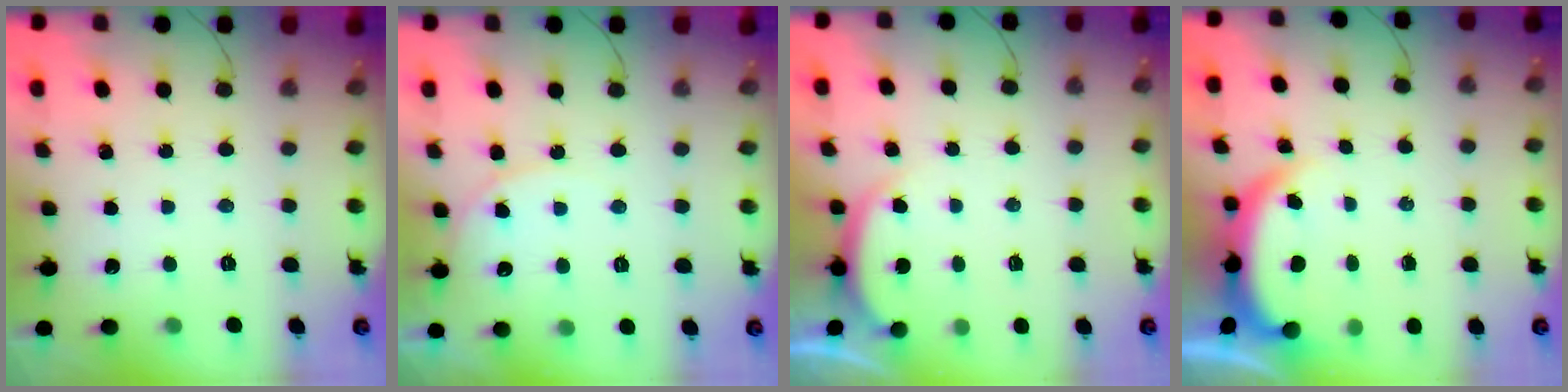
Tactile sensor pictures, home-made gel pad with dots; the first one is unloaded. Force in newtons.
{"total": 8.0, "press": 8.0, "slide": 0.6}
{"total": 3.0, "press": 2.9, "slide": 0.5}
{"total": 4.2, "press": 3.9, "slide": 1.5}